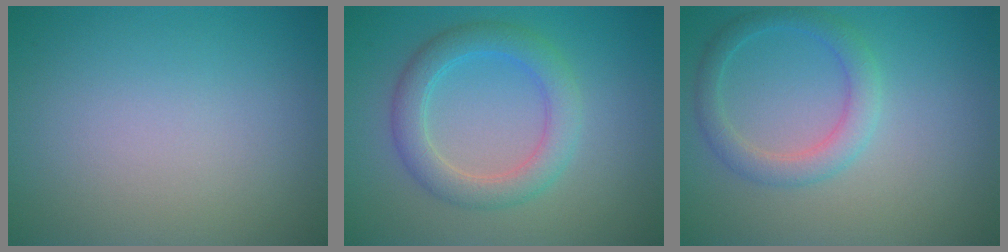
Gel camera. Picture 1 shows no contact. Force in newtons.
{"total": 3.9, "press": 3.9, "slide": 0.0}
{"total": 2.7, "press": 2.7, "slide": 0.2}